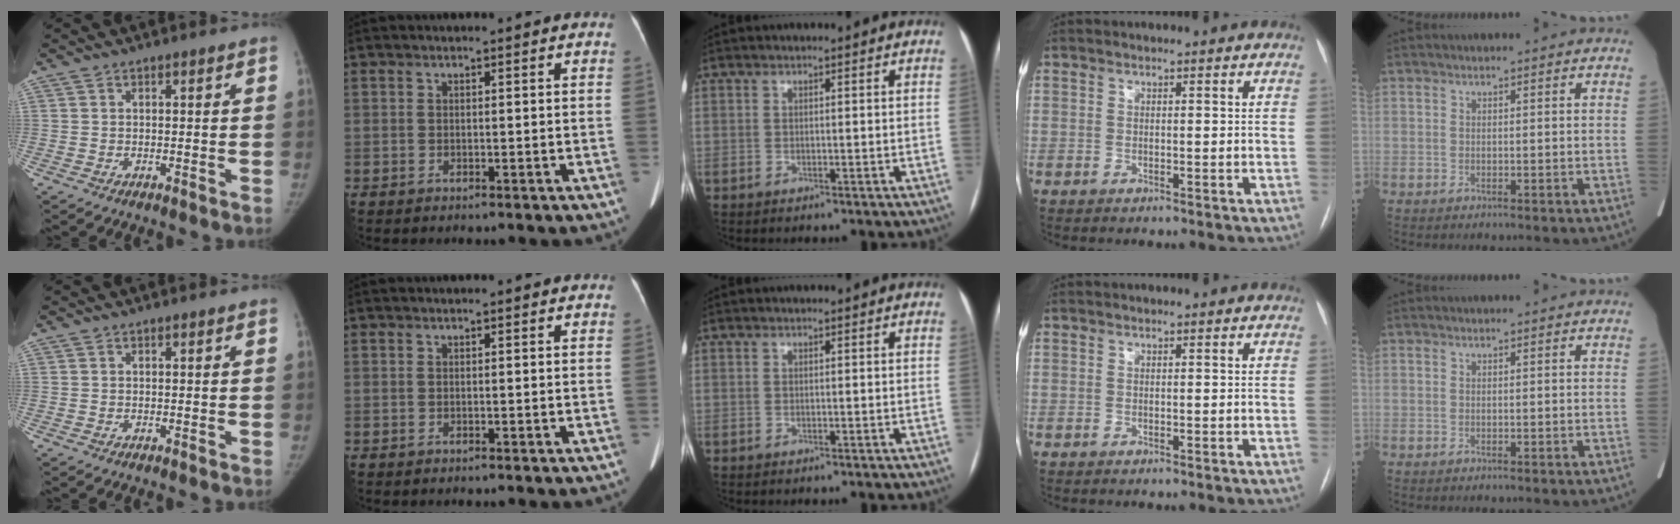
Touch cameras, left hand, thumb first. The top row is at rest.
{}